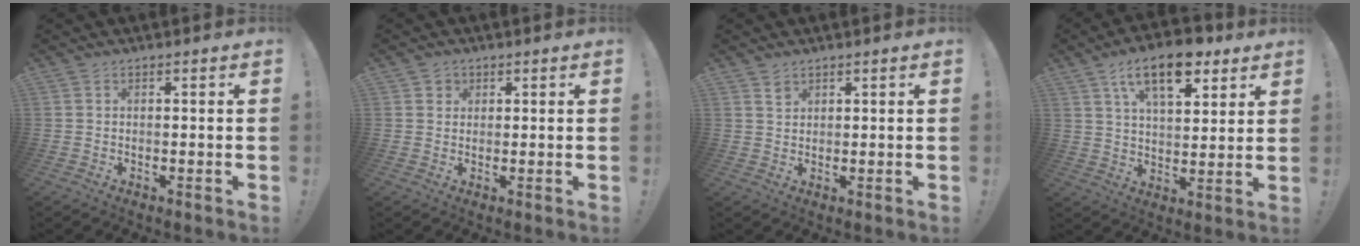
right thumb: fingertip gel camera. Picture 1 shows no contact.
{"total": 2.3, "force": [1.0, 2.0, 0.2], "torque": [0.005, -0.006, 0.016]}
{"total": 2.2, "force": [1.7, 1.3, 0.4], "torque": [0.007, -0.012, 0.029]}
{"total": 14.8, "force": [8.6, 6.7, 10.0], "torque": [-0.156, -0.034, 0.148]}